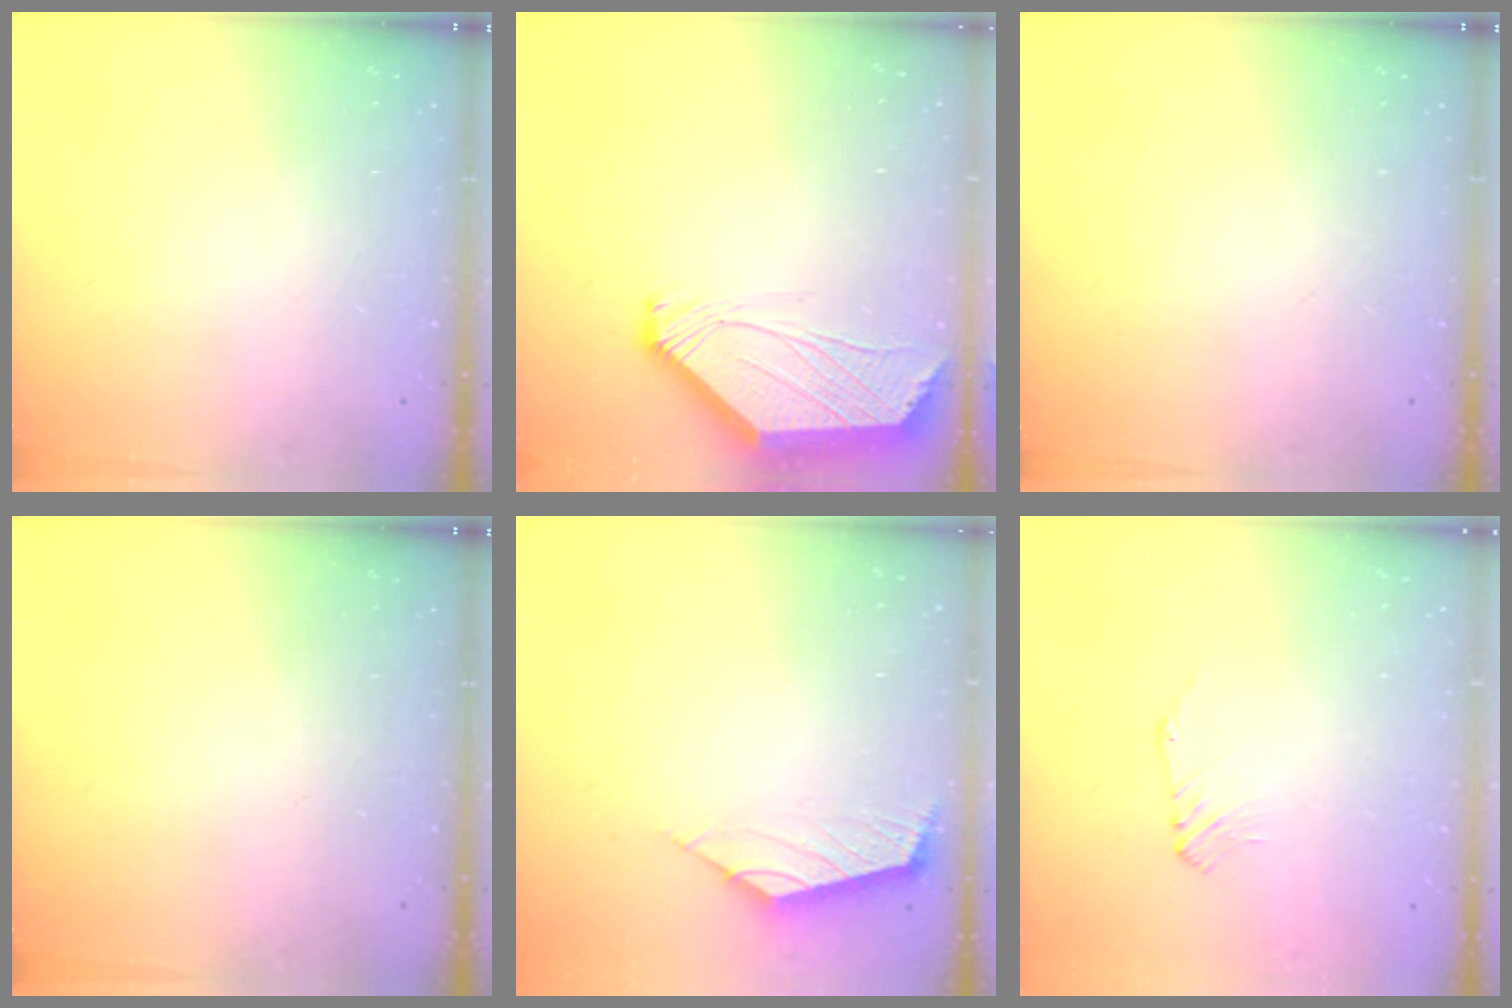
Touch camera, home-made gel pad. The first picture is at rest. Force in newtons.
{"total": 2.4, "press": 2.4, "slide": 0.6}
{"total": 0.0}
{"total": 0.0}
{"total": 2.5, "press": 2.5, "slide": 0.6}
{"total": 1.1, "press": 1.0, "slide": 0.4}